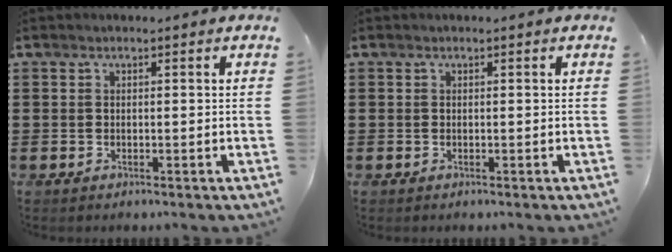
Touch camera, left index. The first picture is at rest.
{"total": 0.0}